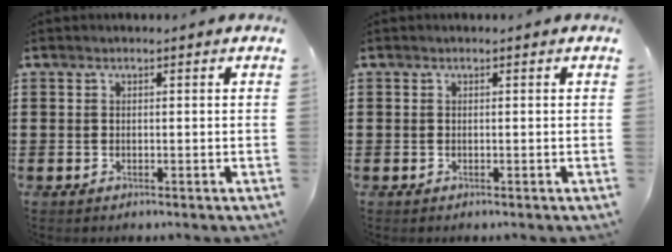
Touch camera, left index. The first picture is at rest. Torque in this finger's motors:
{"motor_torque": [0.00, 0.00, 0.00, 0.00]}